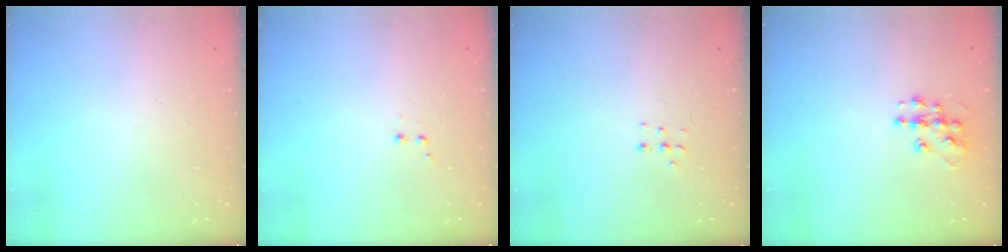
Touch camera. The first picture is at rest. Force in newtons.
{"total": 2.0, "press": 1.8, "slide": 0.9}
{"total": 3.8, "press": 3.7, "slide": 0.9}
{"total": 9.6, "press": 9.6, "slide": 0.5}